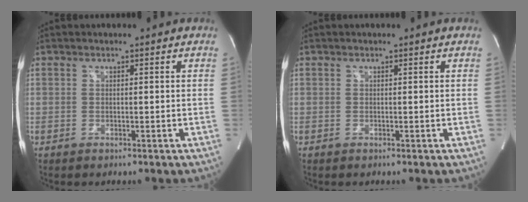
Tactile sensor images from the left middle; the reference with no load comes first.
{"total": 0.0}